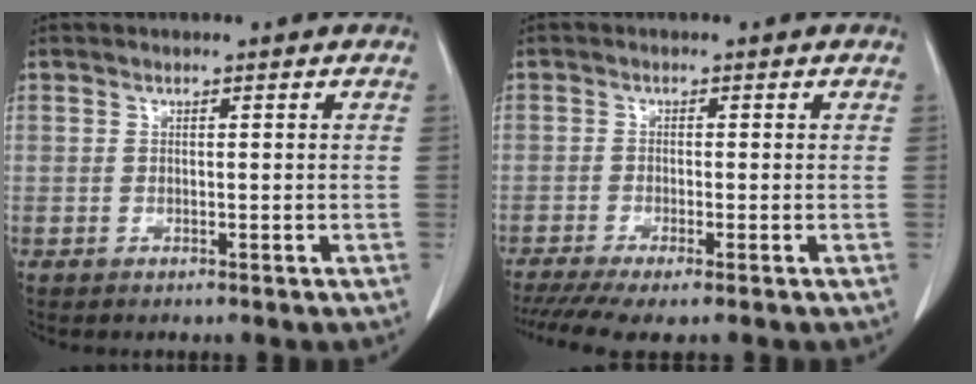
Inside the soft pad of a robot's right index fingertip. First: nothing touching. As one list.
[{"total": 6.4, "force": [-4.7, 0.7, 4.3], "torque": [-0.068, -0.010, -0.079]}]